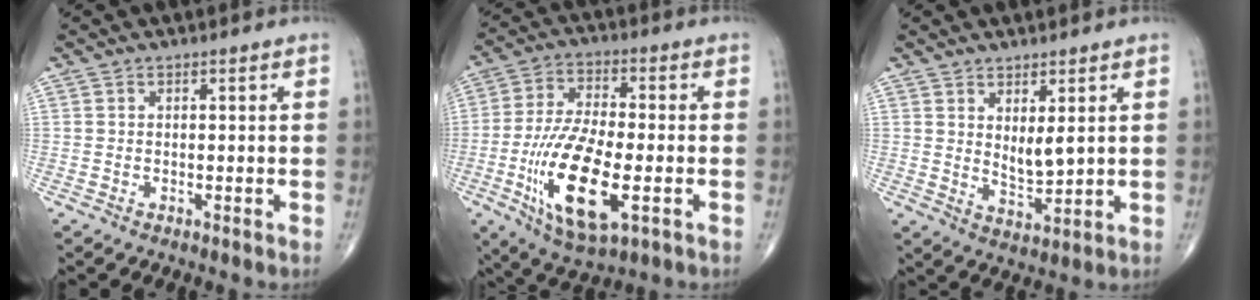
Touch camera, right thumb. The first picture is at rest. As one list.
[{"total": 17.3, "force": [-4.9, 6.4, 15.2], "torque": [-0.302, 0.001, -0.082]}, {"total": 5.2, "force": [1.7, 2.0, 4.4], "torque": [-0.069, -0.027, 0.038]}]